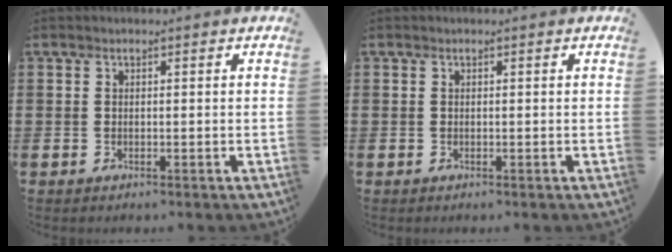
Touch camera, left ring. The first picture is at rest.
{"total": 0.0}